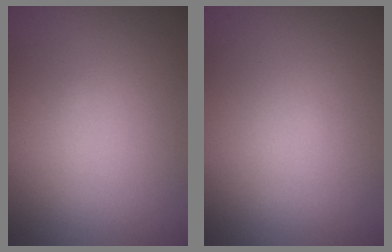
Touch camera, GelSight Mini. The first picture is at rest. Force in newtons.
{"total": 0.0}